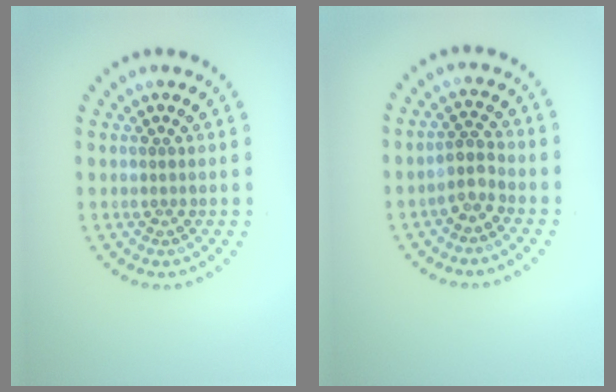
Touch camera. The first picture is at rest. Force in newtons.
{"total": 2.1, "press": 1.7, "slide": 1.2}